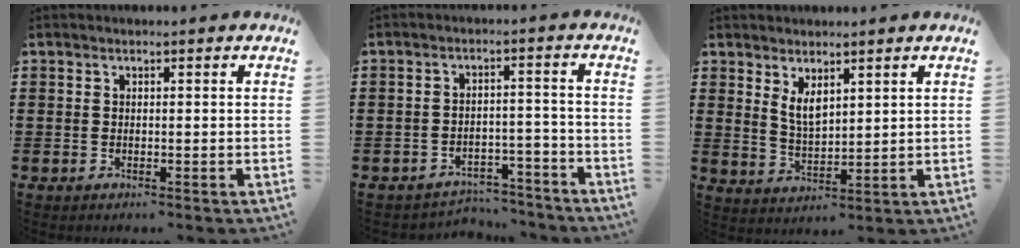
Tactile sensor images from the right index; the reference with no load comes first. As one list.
[{"total": 4.1, "force": [-4.0, 0.9, 0.7], "torque": [-0.013, 0.010, -0.081]}, {"total": 3.9, "force": [2.3, 1.6, 2.7], "torque": [-0.059, 0.001, 0.043]}]